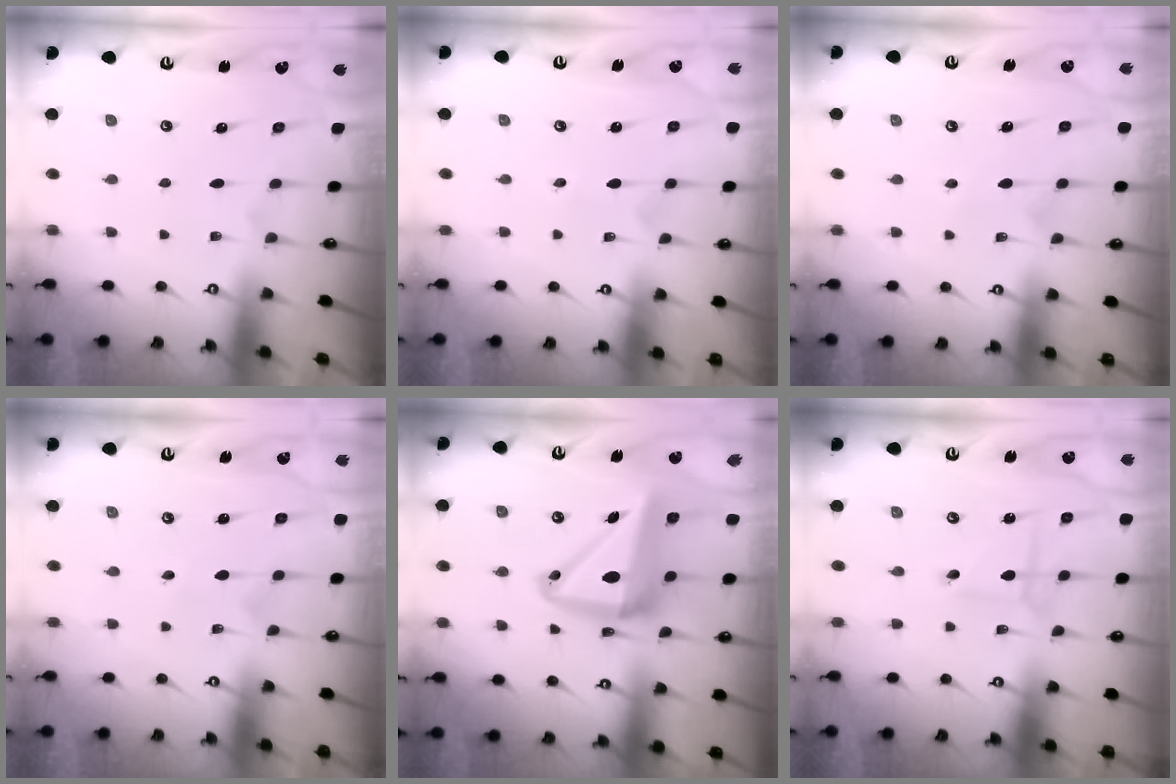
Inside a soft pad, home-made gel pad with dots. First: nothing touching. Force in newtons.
{"total": 1.2, "press": 1.2, "slide": 0.1}
{"total": 4.6, "press": 4.5, "slide": 0.9}
{"total": 3.0, "press": 3.0, "slide": 0.3}
{"total": 14.9, "press": 14.7, "slide": 2.6}
{"total": 1.3, "press": 1.3, "slide": 0.1}